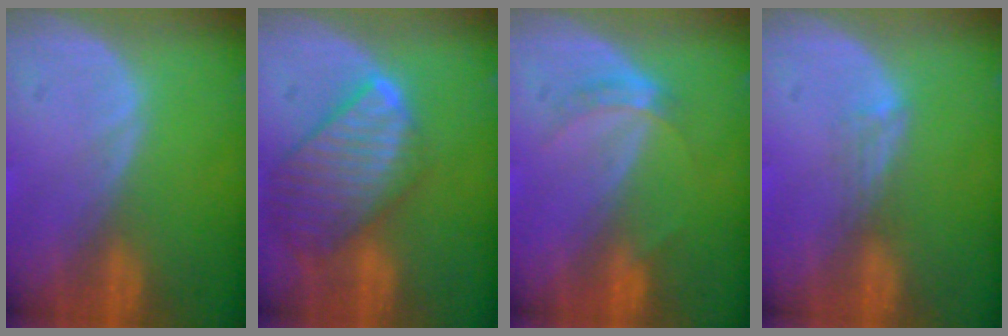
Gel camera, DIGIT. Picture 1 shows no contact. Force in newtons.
{"total": 9.7, "press": 8.3, "slide": 5.0}
{"total": 2.8, "press": 2.5, "slide": 1.3}
{"total": 1.8, "press": 1.3, "slide": 1.2}